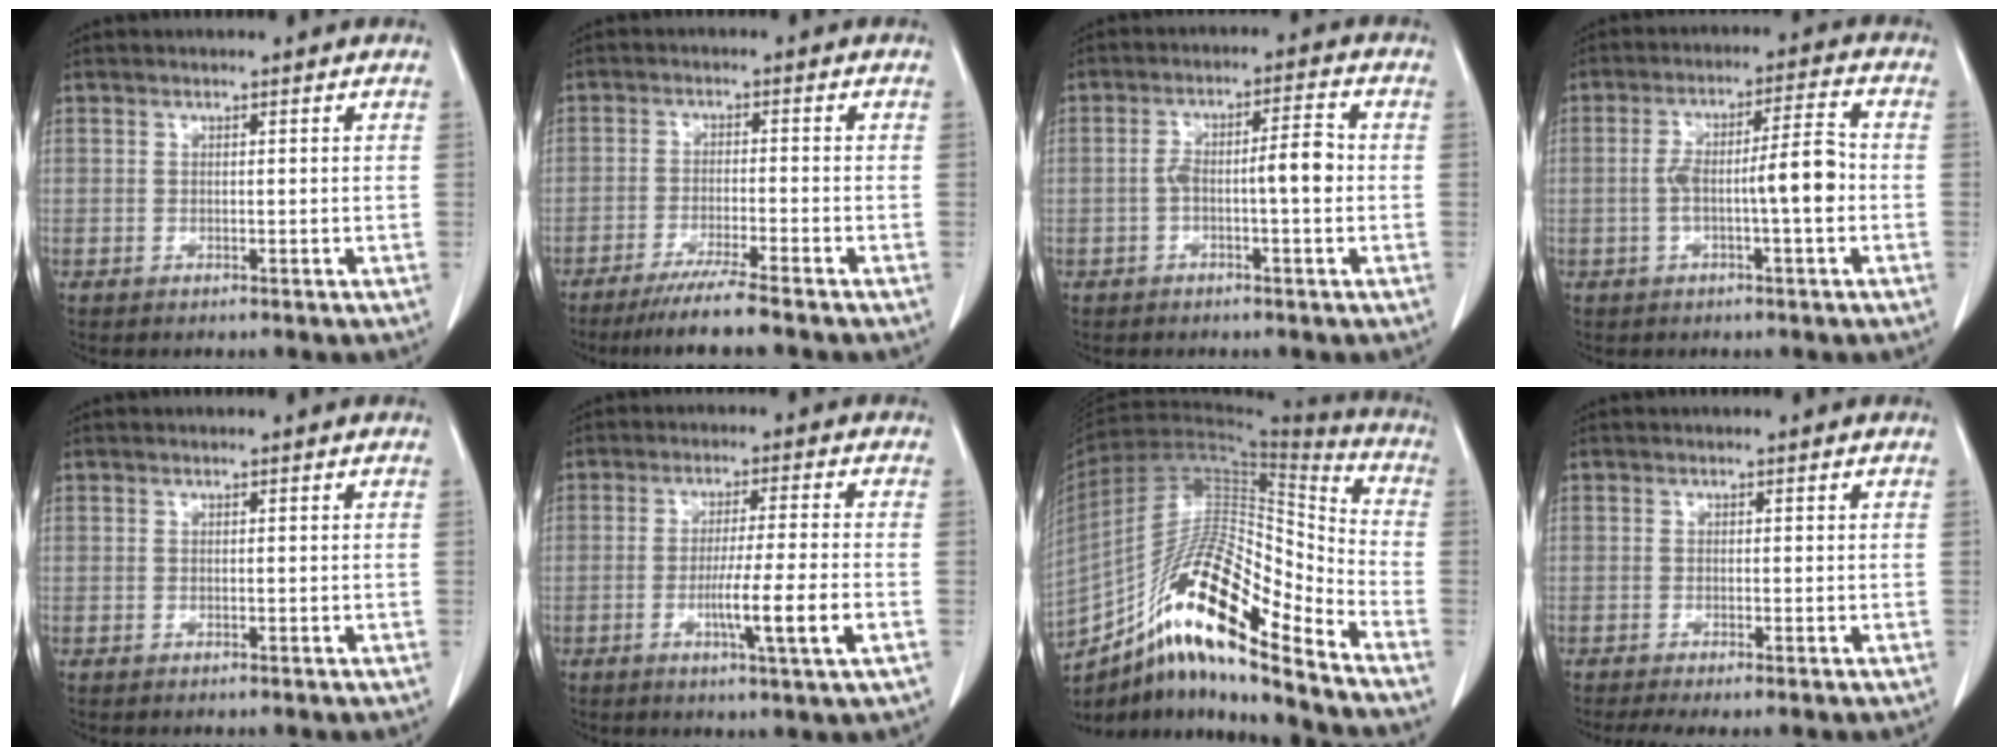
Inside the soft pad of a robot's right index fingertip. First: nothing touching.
{"total": 6.5, "force": [-5.3, -1.0, 3.6], "torque": [-0.056, -0.019, -0.091]}
{"total": 6.0, "force": [-1.0, 1.1, 5.8], "torque": [-0.099, 0.025, -0.016]}
{"total": 8.1, "force": [-1.5, 0.8, 7.9], "torque": [-0.138, 0.022, -0.026]}
{"total": 0.0}
{"total": 8.6, "force": [-2.5, -1.0, 8.1], "torque": [-0.136, -0.018, -0.045]}
{"total": 20.6, "force": [-13.1, 3.4, 15.6], "torque": [-0.288, 0.007, -0.230]}
{"total": 2.2, "force": [-1.4, 0.3, 1.6], "torque": [-0.030, -0.006, -0.027]}